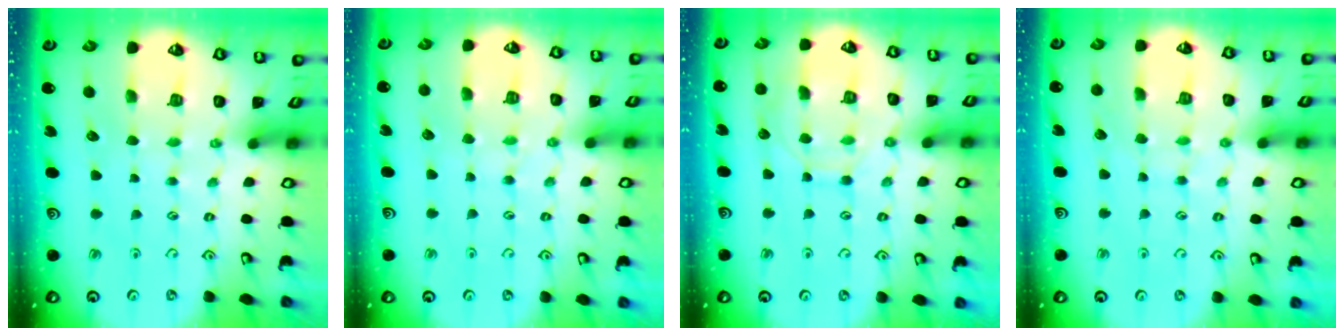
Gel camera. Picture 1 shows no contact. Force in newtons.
{"total": 2.9, "press": 2.9, "slide": 0.2}
{"total": 8.4, "press": 8.3, "slide": 0.8}
{"total": 4.5, "press": 4.5, "slide": 0.4}